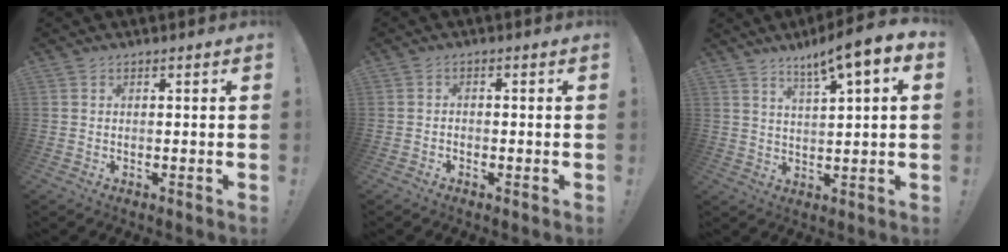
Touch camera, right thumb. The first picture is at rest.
{"total": 1.4, "force": [-1.3, 0.5, 0.3], "torque": [-0.015, 0.009, -0.021]}
{"total": 8.8, "force": [5.4, 0.8, 6.9], "torque": [-0.108, -0.038, 0.087]}